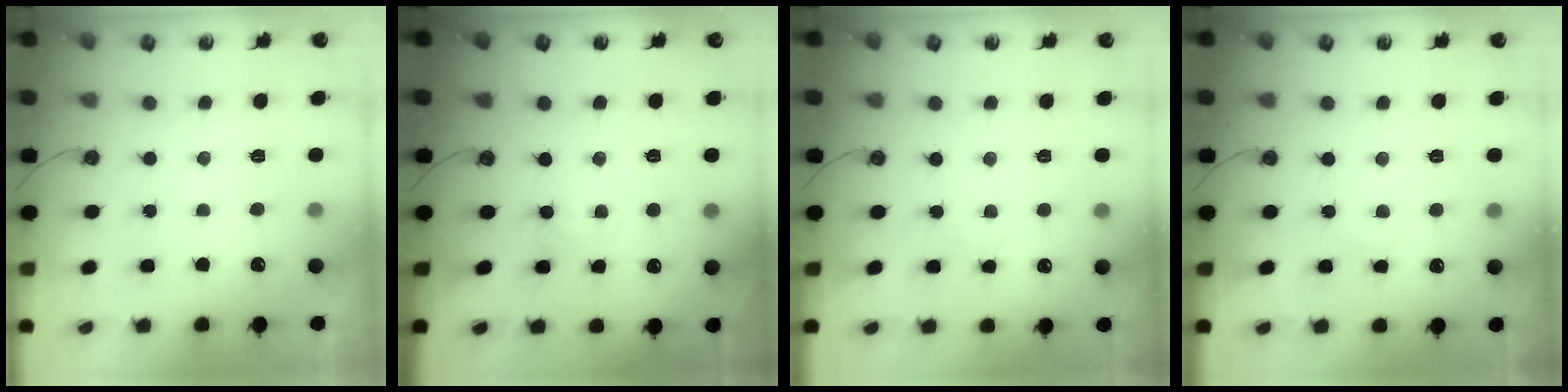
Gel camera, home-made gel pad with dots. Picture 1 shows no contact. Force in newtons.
{"total": 1.8, "press": 1.7, "slide": 0.3}
{"total": 2.9, "press": 2.9, "slide": 0.5}
{"total": 2.5, "press": 2.4, "slide": 0.4}